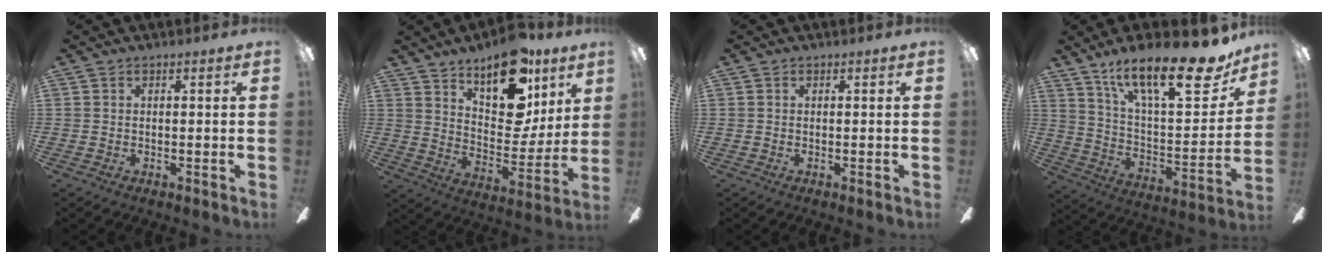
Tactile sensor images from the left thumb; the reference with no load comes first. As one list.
[{"total": 19.2, "force": [12.6, 9.1, 11.2], "torque": [-0.160, -0.073, 0.217]}, {"total": 0.0}, {"total": 23.3, "force": [16.6, 7.1, 14.8], "torque": [-0.219, -0.106, 0.271]}]